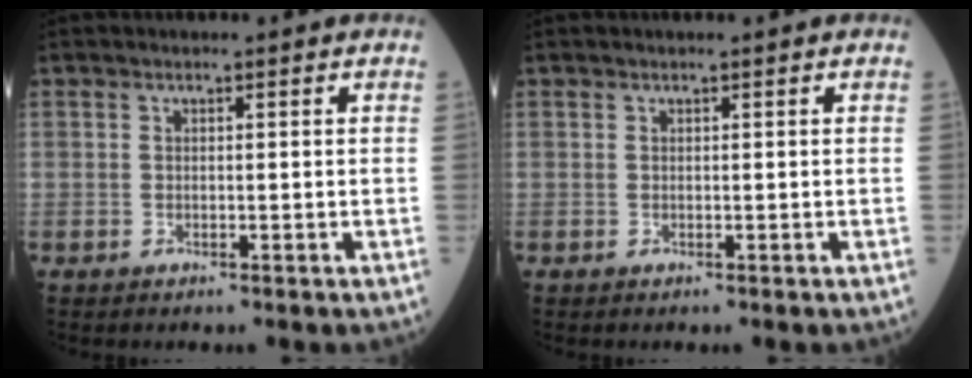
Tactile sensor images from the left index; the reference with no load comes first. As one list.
[{"total": 0.0}]